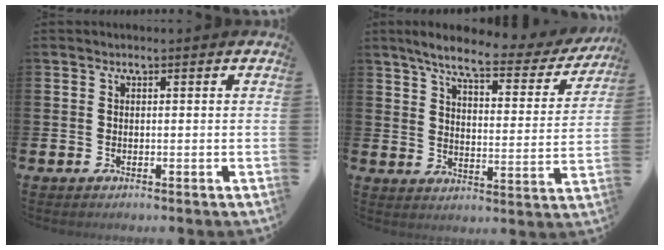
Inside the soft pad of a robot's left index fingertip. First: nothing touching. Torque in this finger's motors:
{"motor_torque": [1.10, -1.05, 0.80, 0.21]}